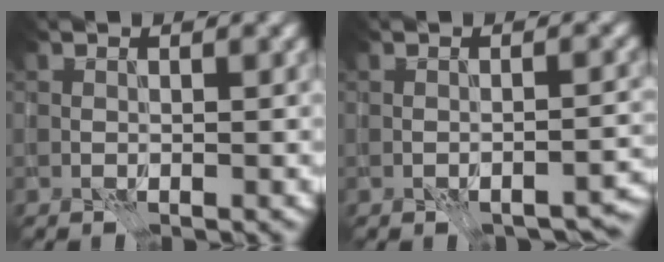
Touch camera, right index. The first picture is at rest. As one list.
[{"total": 2.7, "force": [-2.1, 0.6, 1.6], "torque": [-0.021, 0.005, -0.027]}]